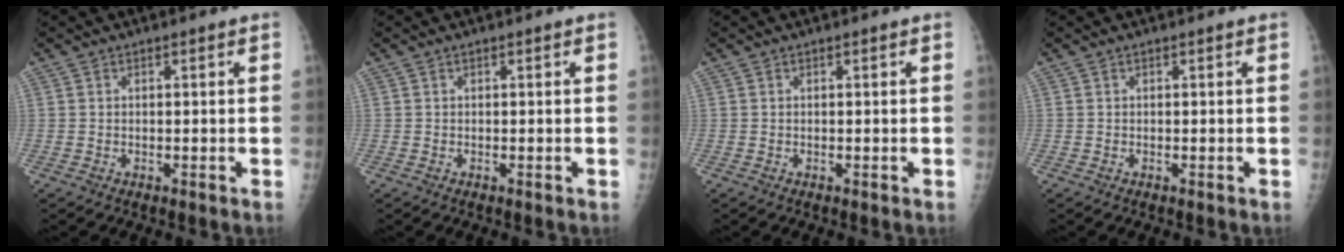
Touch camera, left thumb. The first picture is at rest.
{"total": 0.0}
{"total": 0.0}
{"total": 0.0}